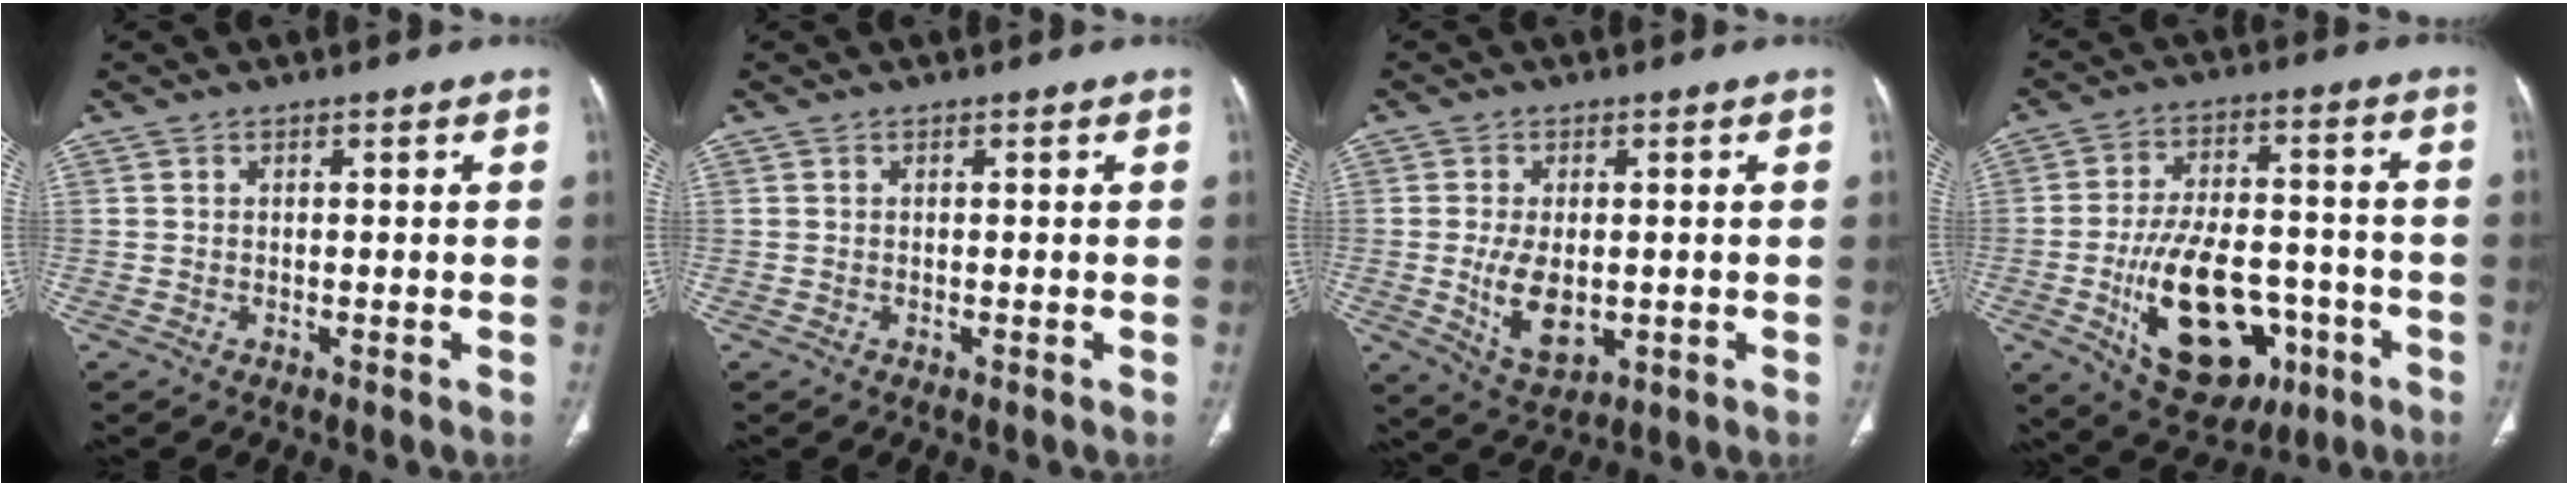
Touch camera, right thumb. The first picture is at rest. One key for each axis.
{"total": 0.0}
{"total": 8.2, "fx": -0.8, "fy": 4.7, "fz": 6.6, "tx": -0.113, "ty": -0.012, "tz": -0.001}
{"total": 20.2, "fx": -6.7, "fy": 11.5, "fz": 15.2, "tx": -0.218, "ty": 0.028, "tz": -0.086}